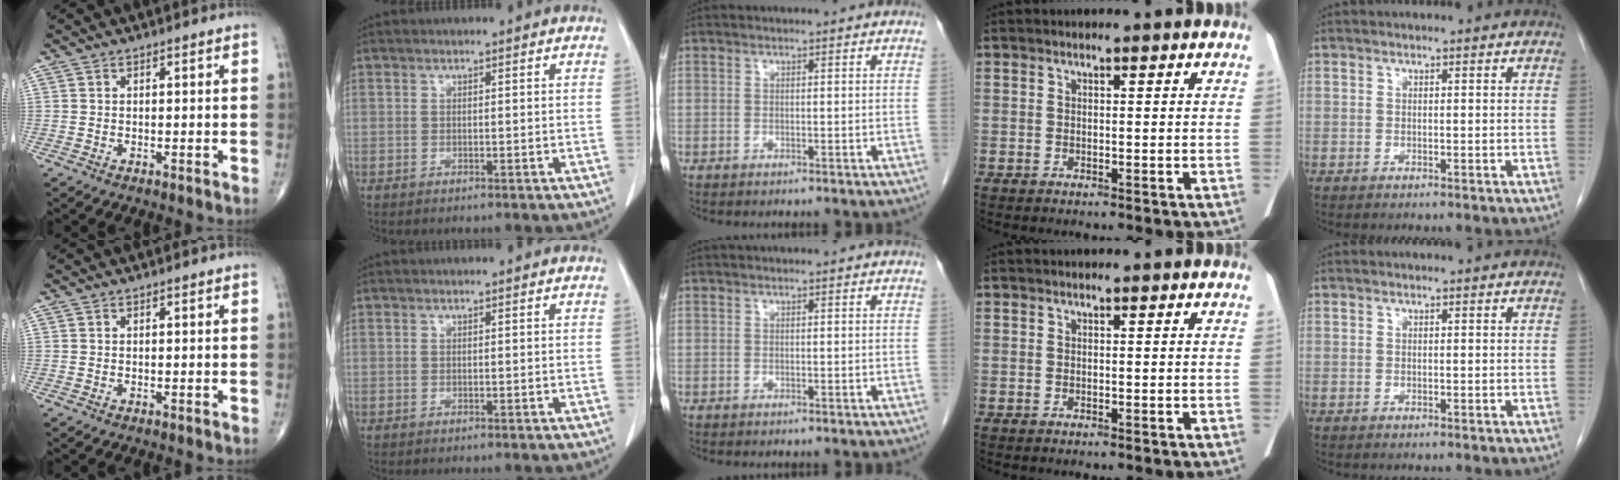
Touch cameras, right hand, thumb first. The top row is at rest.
{}